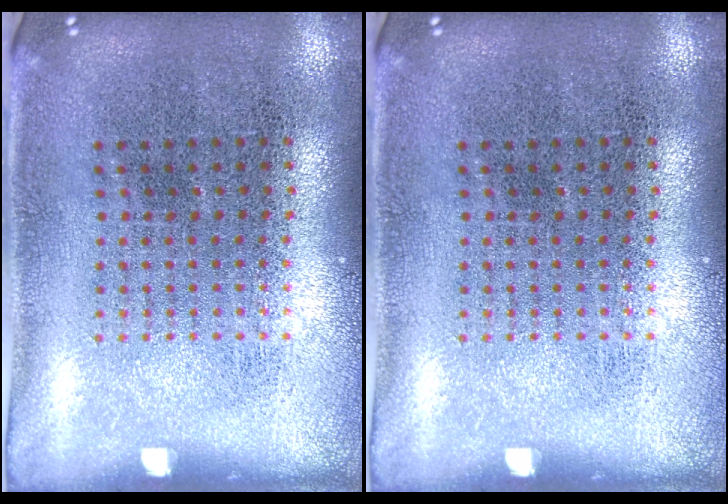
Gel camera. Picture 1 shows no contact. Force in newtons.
{"total": 0.0}